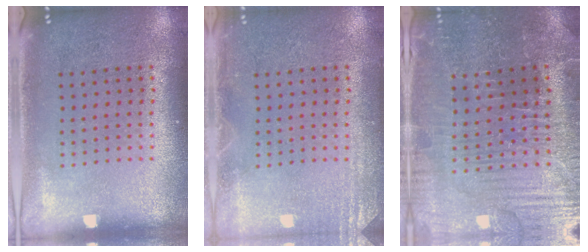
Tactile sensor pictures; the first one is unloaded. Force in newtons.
{"total": 2.0, "press": 2.0, "slide": 0.4}
{"total": 3.7, "press": 3.7, "slide": 0.4}